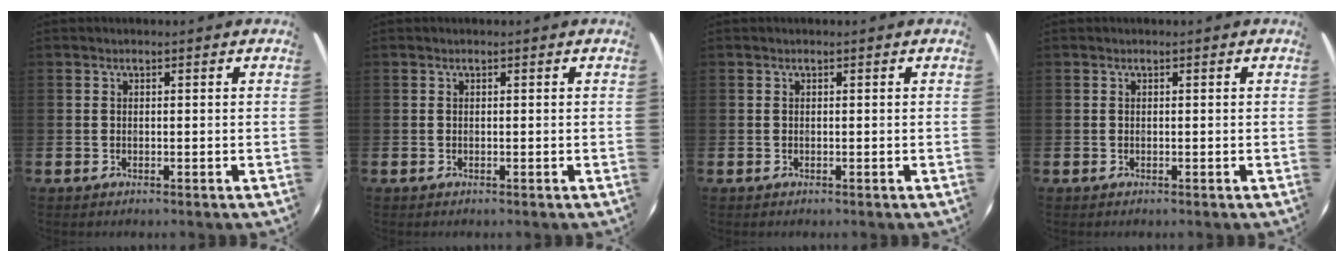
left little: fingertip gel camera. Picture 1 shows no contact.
{"total": 0.0}
{"total": 0.0}
{"total": 0.0}